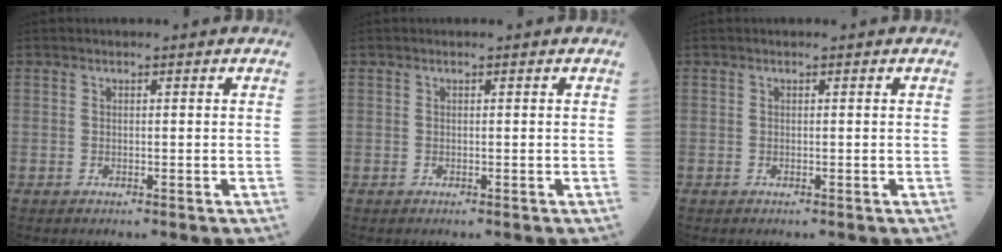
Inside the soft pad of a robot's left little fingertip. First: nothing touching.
{"total": 0.0}
{"total": 0.0}